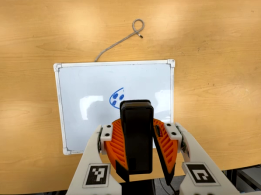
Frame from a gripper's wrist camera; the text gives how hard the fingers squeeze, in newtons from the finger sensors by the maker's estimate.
{"total": 10.5, "left": 10.2, "right": 10.9}